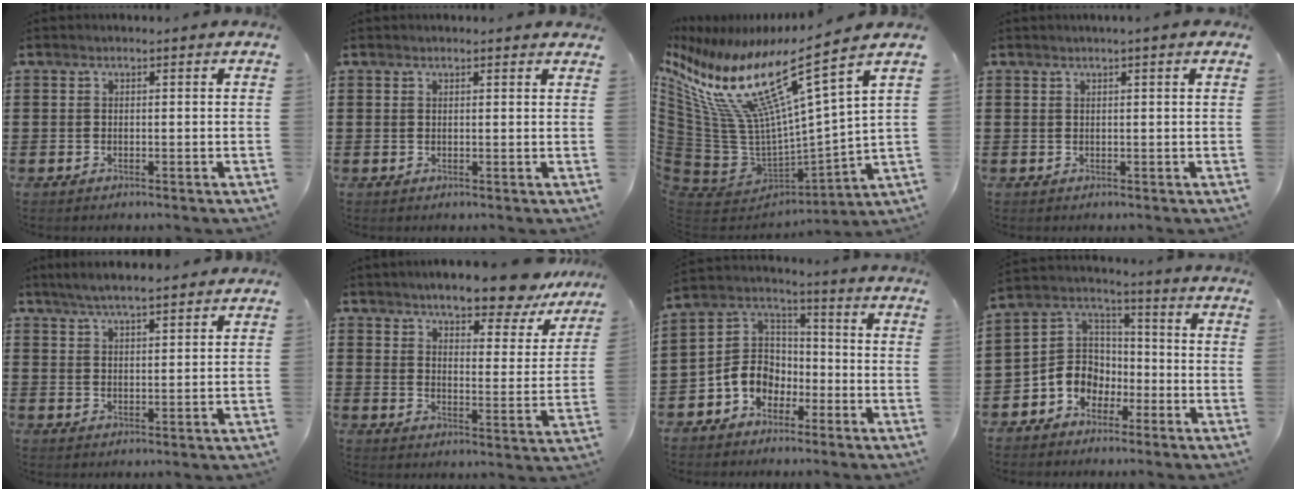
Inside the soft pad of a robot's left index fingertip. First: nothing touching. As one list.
[{"total": 0.9, "force": [0.8, 0.1, 0.4], "torque": [-0.009, 0.002, 0.015]}, {"total": 16.1, "force": [10.2, 3.3, 12.0], "torque": [-0.285, -0.080, 0.158]}, {"total": 0.9, "force": [0.6, -0.2, 0.7], "torque": [-0.013, 0.000, 0.010]}, {"total": 4.2, "force": [3.7, 0.3, 1.9], "torque": [-0.045, -0.004, 0.067]}, {"total": 7.4, "force": [6.9, 0.6, 2.7], "torque": [-0.065, -0.042, 0.117]}, {"total": 7.0, "force": [-3.3, 5.7, 2.2], "torque": [-0.077, 0.012, -0.073]}, {"total": 7.1, "force": [-3.2, 6.1, 1.8], "torque": [-0.065, 0.013, -0.067]}]